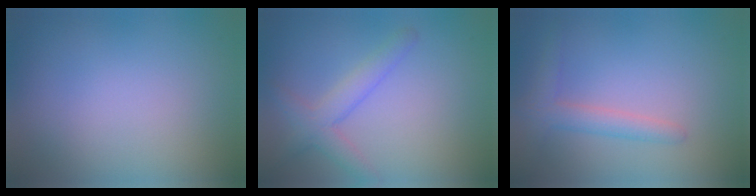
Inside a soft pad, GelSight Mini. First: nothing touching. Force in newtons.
{"total": 3.0, "press": 3.0, "slide": 0.2}
{"total": 2.6, "press": 2.6, "slide": 0.2}